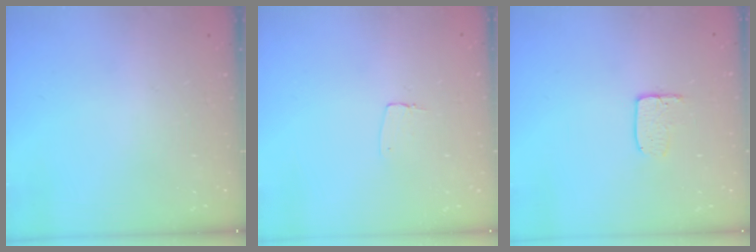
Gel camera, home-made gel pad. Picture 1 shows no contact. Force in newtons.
{"total": 3.8, "press": 3.8, "slide": 0.2}
{"total": 5.8, "press": 5.8, "slide": 0.4}